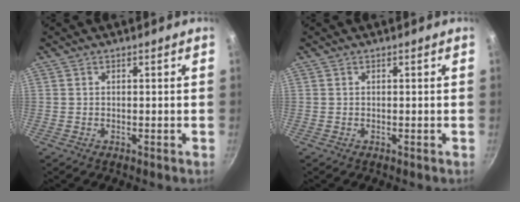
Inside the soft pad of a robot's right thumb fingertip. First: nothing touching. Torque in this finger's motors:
{"motor_torque": [0.01, 0.02, -0.06, 0.05, 0.00]}